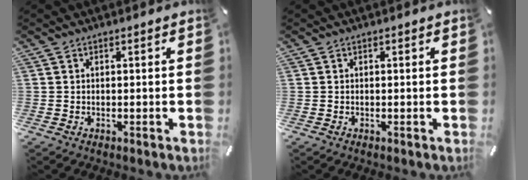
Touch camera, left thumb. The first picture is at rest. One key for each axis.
{"total": 0.0}